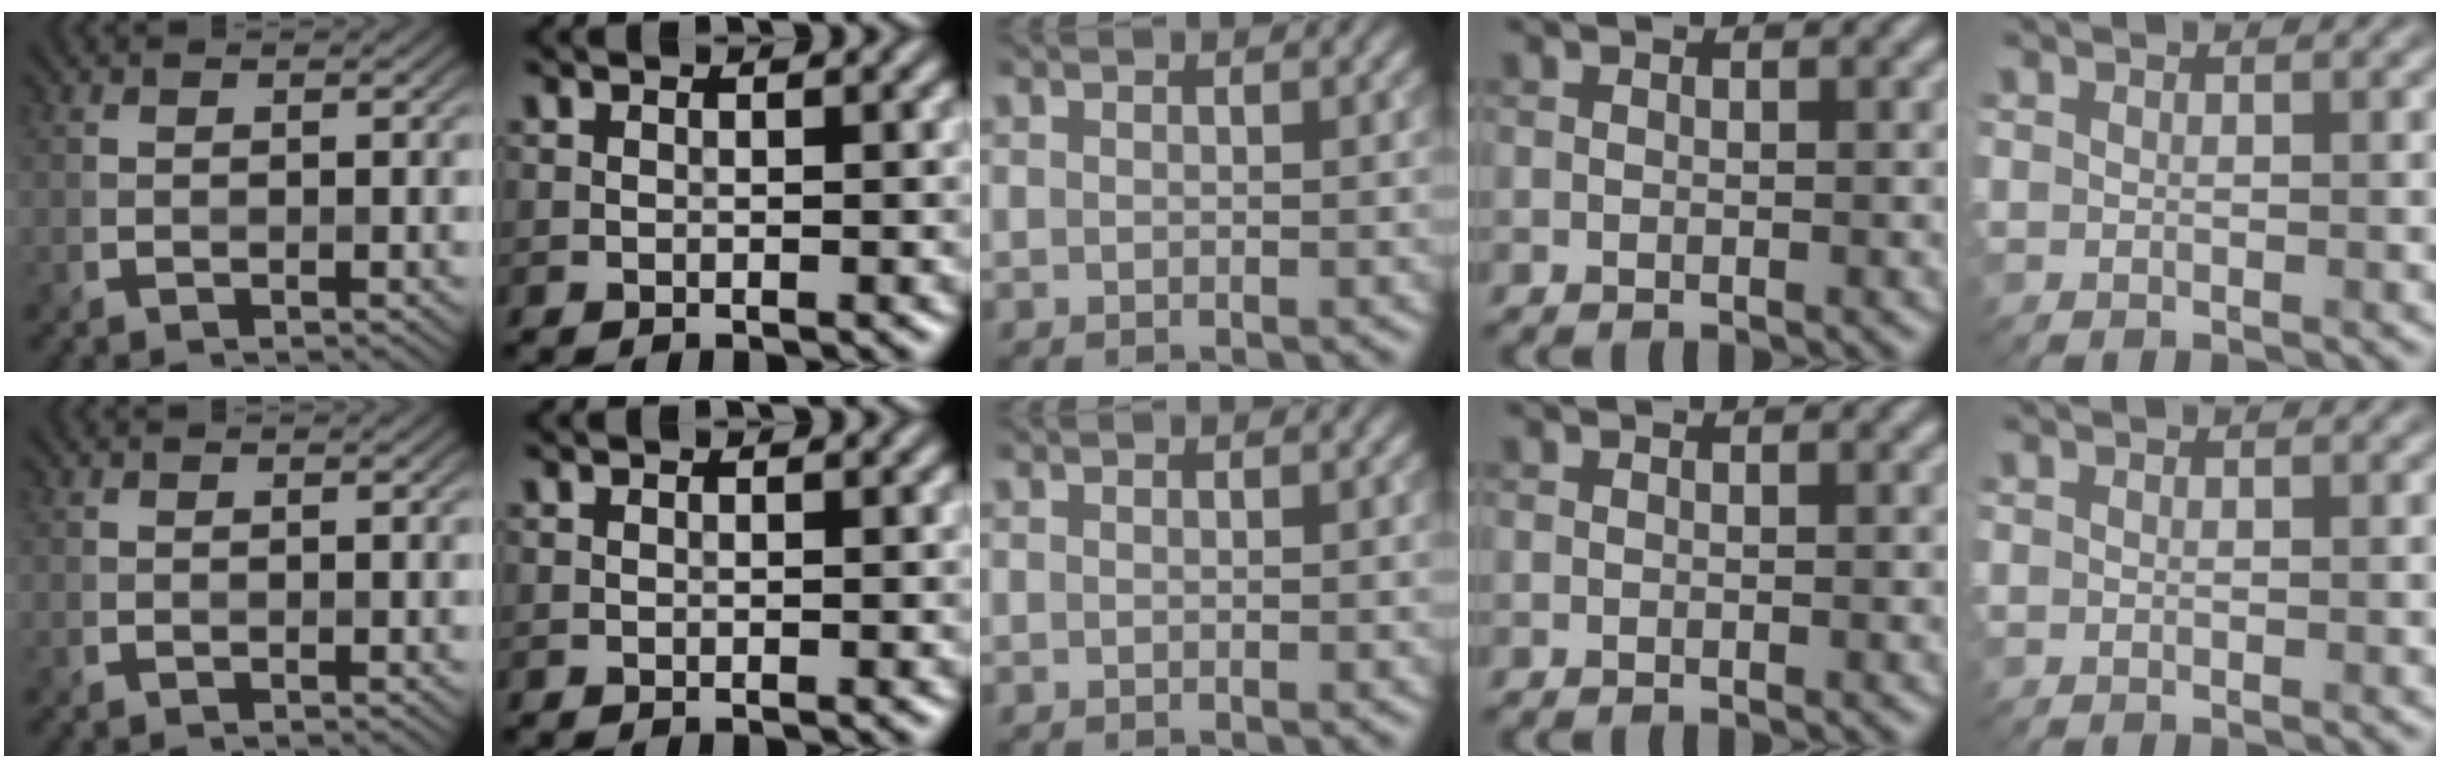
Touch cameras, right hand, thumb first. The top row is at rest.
{}